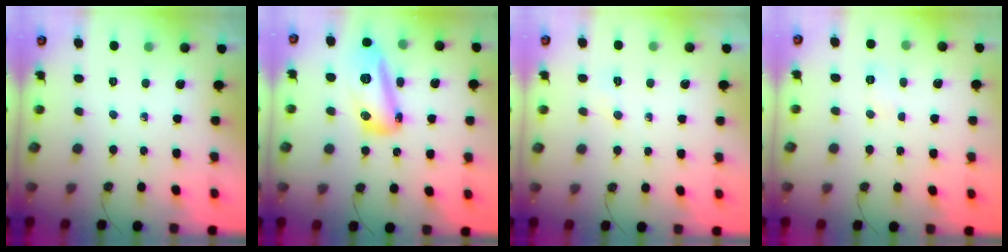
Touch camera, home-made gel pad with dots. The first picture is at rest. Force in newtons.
{"total": 14.7, "press": 14.6, "slide": 1.5}
{"total": 2.9, "press": 2.9, "slide": 0.5}
{"total": 5.7, "press": 4.0, "slide": 4.0}